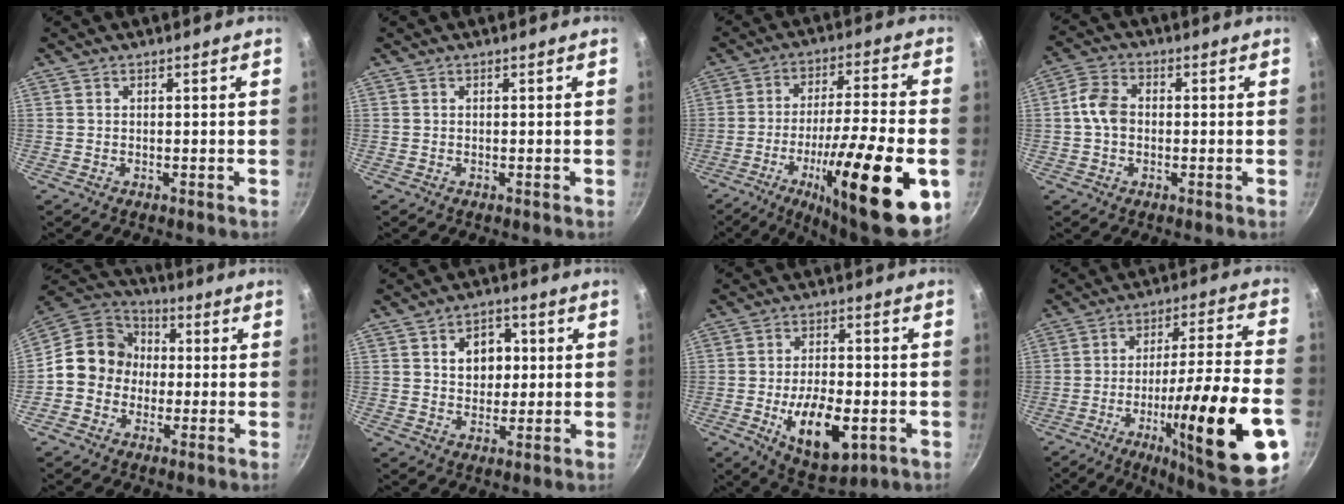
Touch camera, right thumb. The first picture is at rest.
{"total": 0.0}
{"total": 25.7, "force": [-8.9, 6.0, 23.3], "torque": [-0.335, 0.025, -0.135]}
{"total": 6.1, "force": [-0.2, 4.5, 4.1], "torque": [-0.069, 0.019, -0.013]}
{"total": 11.6, "force": [-0.7, 10.5, 5.0], "torque": [-0.044, 0.031, -0.035]}
{"total": 7.6, "force": [1.7, 5.8, 4.6], "torque": [-0.038, 0.001, 0.025]}
{"total": 13.8, "force": [-3.9, 6.8, 11.4], "torque": [-0.164, 0.007, -0.050]}
{"total": 27.1, "force": [-9.6, 5.2, 24.8], "torque": [-0.352, 0.026, -0.139]}